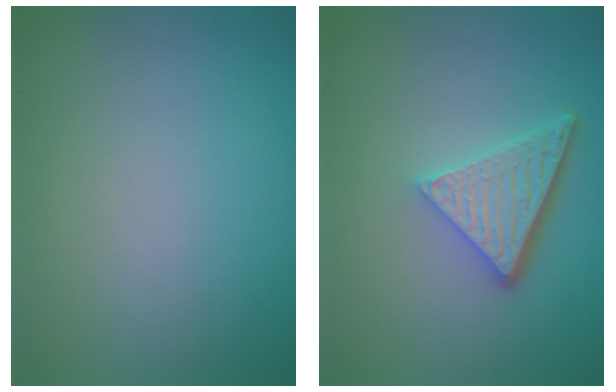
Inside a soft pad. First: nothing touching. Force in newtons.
{"total": 4.9, "press": 3.5, "slide": 3.4}